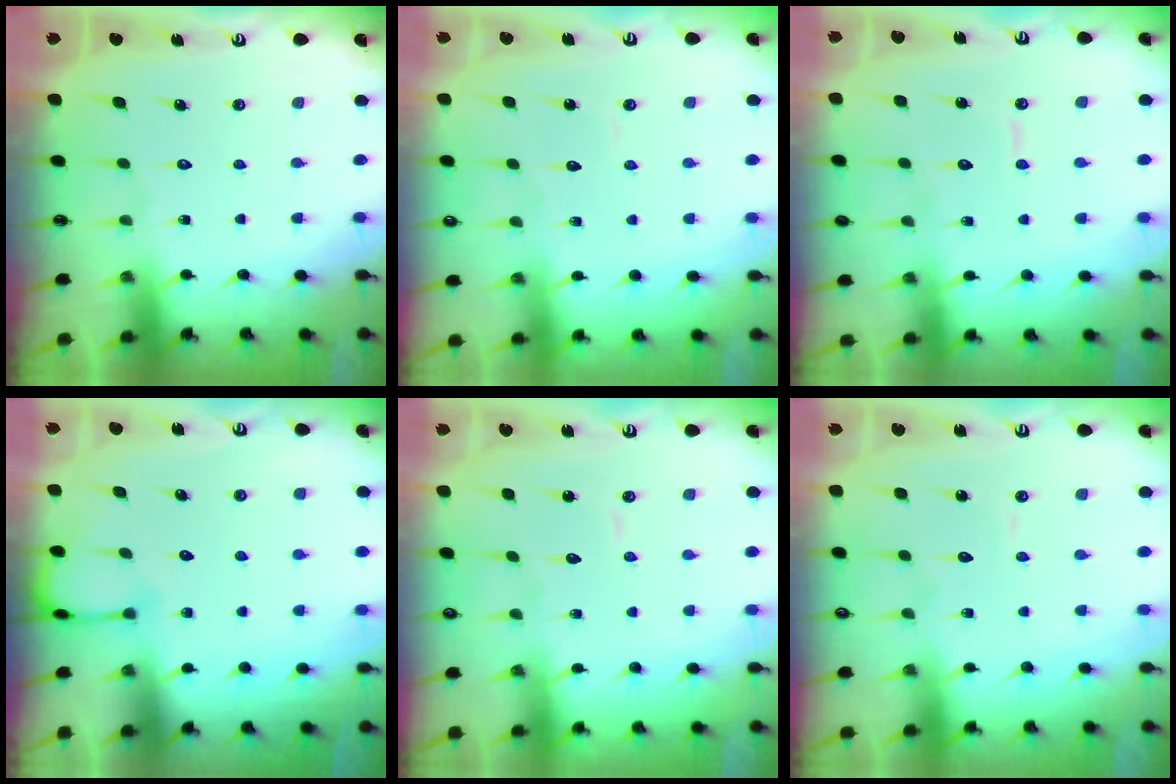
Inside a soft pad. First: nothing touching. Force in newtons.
{"total": 2.6, "press": 2.6, "slide": 0.3}
{"total": 4.8, "press": 4.7, "slide": 0.3}
{"total": 3.0, "press": 3.0, "slide": 0.3}
{"total": 3.8, "press": 3.8, "slide": 0.1}
{"total": 3.0, "press": 3.0, "slide": 0.3}